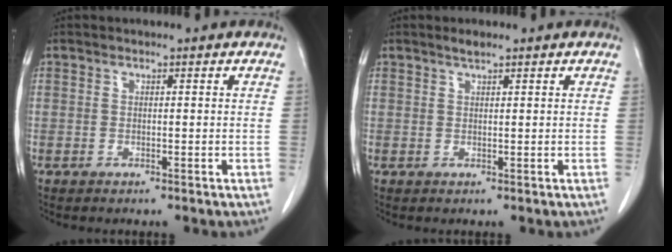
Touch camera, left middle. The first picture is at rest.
{"total": 1.3, "force": [1.0, 0.1, 0.8], "torque": [-0.019, 0.001, 0.021]}